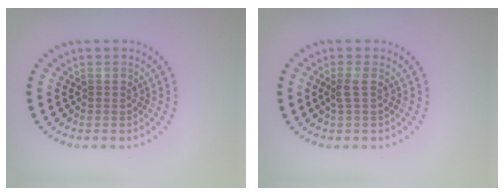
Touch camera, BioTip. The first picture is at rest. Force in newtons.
{"total": 1.2, "press": 1.0, "slide": 0.6}